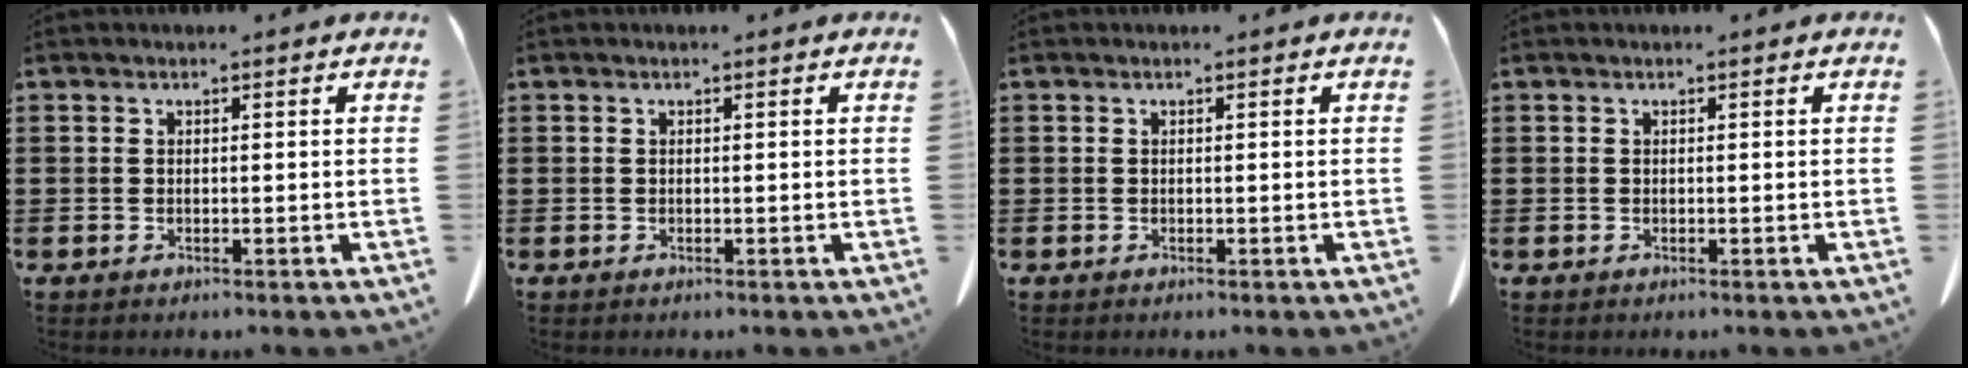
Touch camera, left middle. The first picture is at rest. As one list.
[{"total": 0.0}, {"total": 0.0}, {"total": 0.0}]